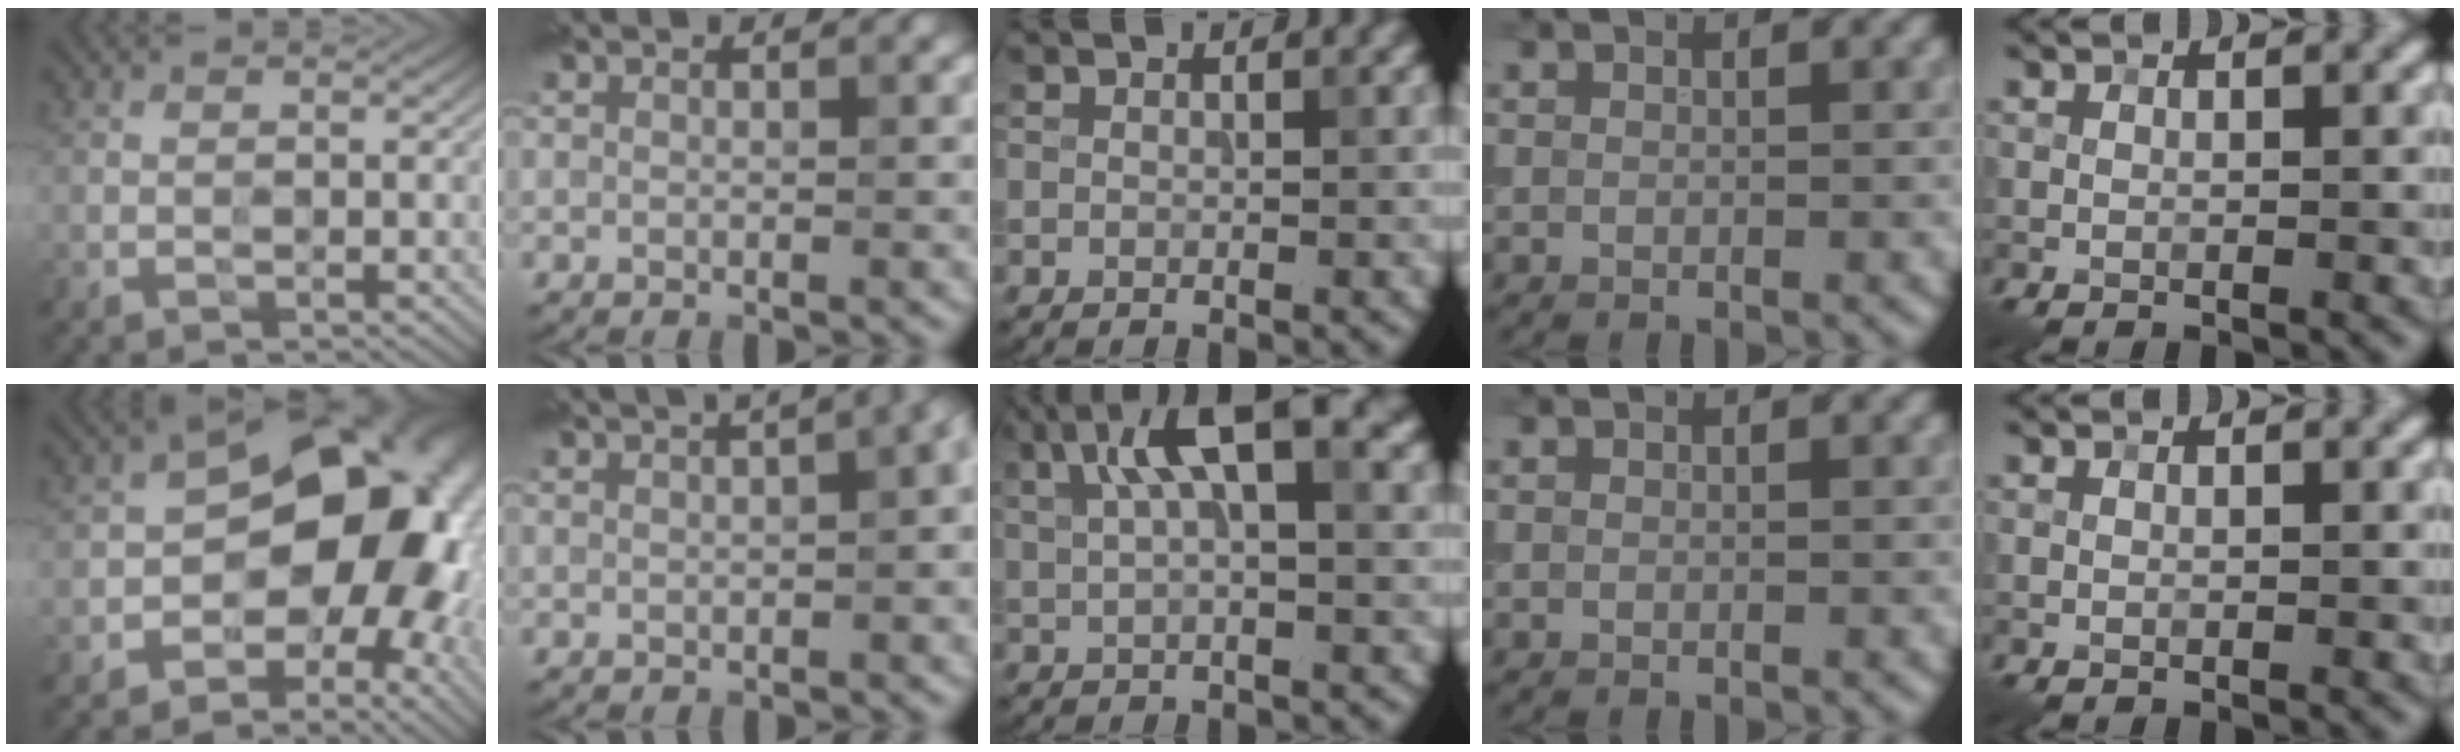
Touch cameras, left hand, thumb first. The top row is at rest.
{"thumb": {"total": 15.4, "force": [-1.8, 10.9, 10.8], "torque": [-0.109, -0.012, -0.029]}, "index": {"total": 10.9, "force": [3.8, 5.0, 8.9], "torque": [-0.092, 0.058, 0.038]}, "middle": {"total": 6.7, "force": [2.9, 2.0, 5.7], "torque": [-0.104, 0.012, 0.047]}}